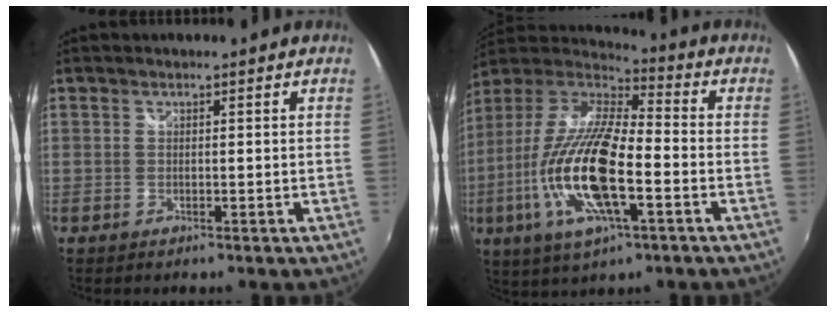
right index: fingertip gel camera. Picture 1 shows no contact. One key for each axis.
{"total": 20.8, "fx": -6.0, "fy": 6.5, "fz": 18.9, "tx": -0.382, "ty": -0.020, "tz": -0.119}